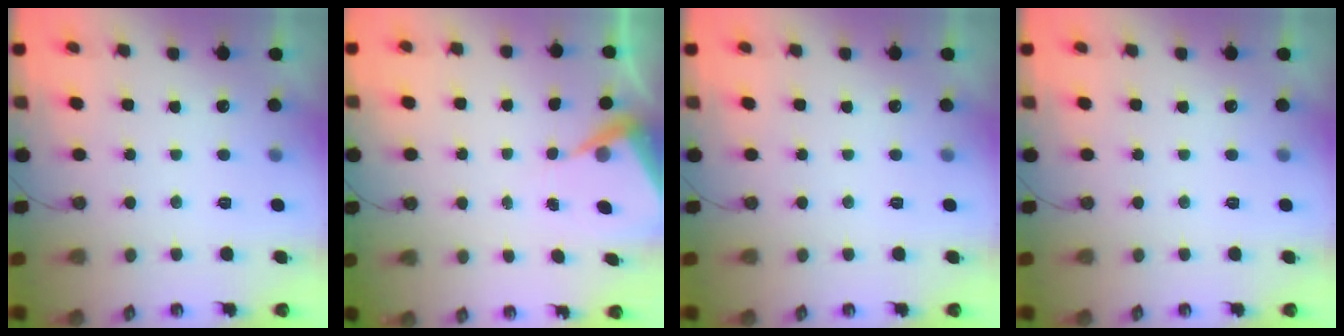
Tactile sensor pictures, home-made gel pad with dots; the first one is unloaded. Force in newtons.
{"total": 6.9, "press": 6.8, "slide": 0.6}
{"total": 0.0}
{"total": 0.0}